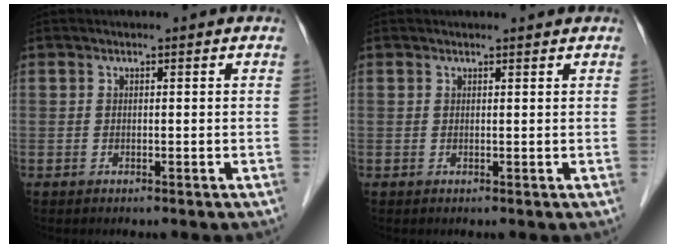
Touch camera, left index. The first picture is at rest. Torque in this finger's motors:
{"motor_torque": [0.17, -0.18, -0.02, -0.01]}